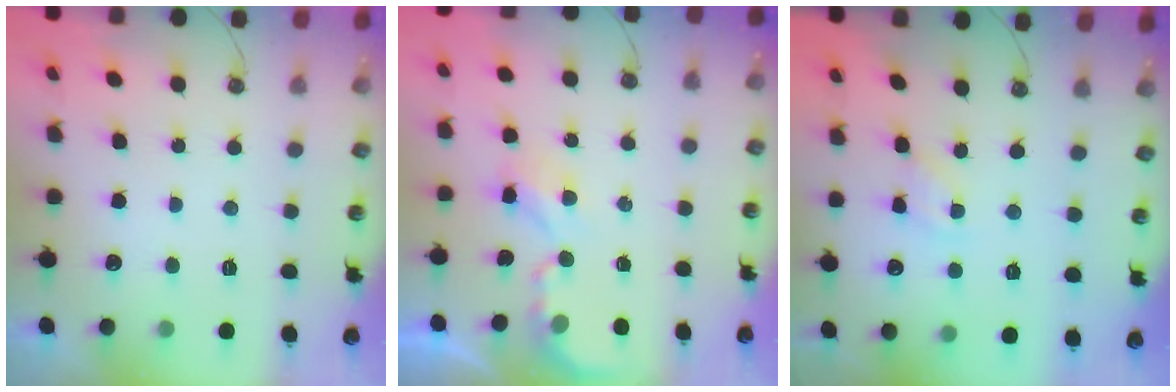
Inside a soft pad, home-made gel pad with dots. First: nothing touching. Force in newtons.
{"total": 2.8, "press": 2.8, "slide": 0.4}
{"total": 2.6, "press": 2.6, "slide": 0.4}